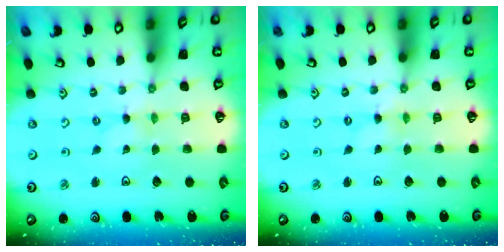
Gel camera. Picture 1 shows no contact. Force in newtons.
{"total": 0.0}